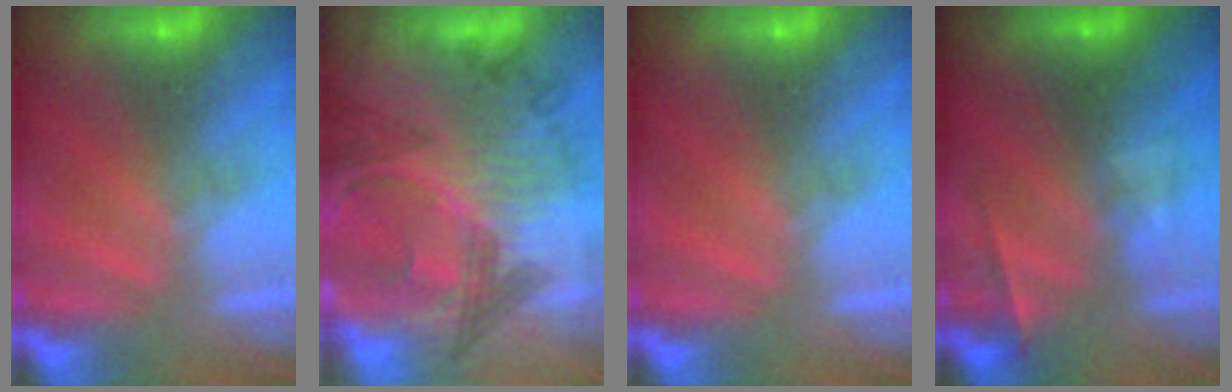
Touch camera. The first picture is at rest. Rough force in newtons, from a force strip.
{"total": 6.7}
{"total": 0.0}
{"total": 2.3}